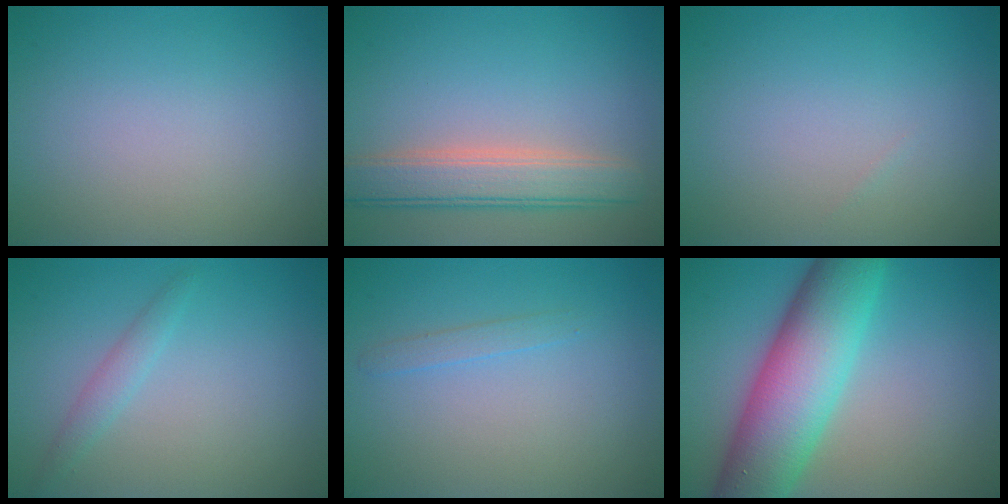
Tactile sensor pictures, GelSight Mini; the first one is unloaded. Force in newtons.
{"total": 4.7, "press": 4.7, "slide": 0.5}
{"total": 0.0}
{"total": 1.4, "press": 1.4, "slide": 0.1}
{"total": 1.0, "press": 1.0, "slide": 0.0}
{"total": 10.6, "press": 10.5, "slide": 0.5}